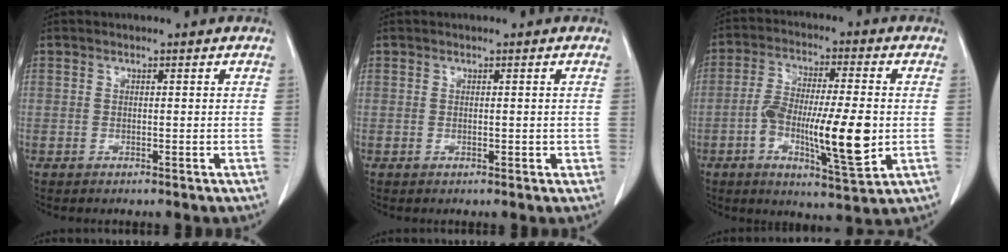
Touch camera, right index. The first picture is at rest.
{"total": 0.9, "force": [0.0, 0.5, 0.7], "torque": [-0.007, 0.000, 0.002]}
{"total": 13.2, "force": [-2.4, 2.4, 12.8], "torque": [-0.224, -0.005, -0.041]}